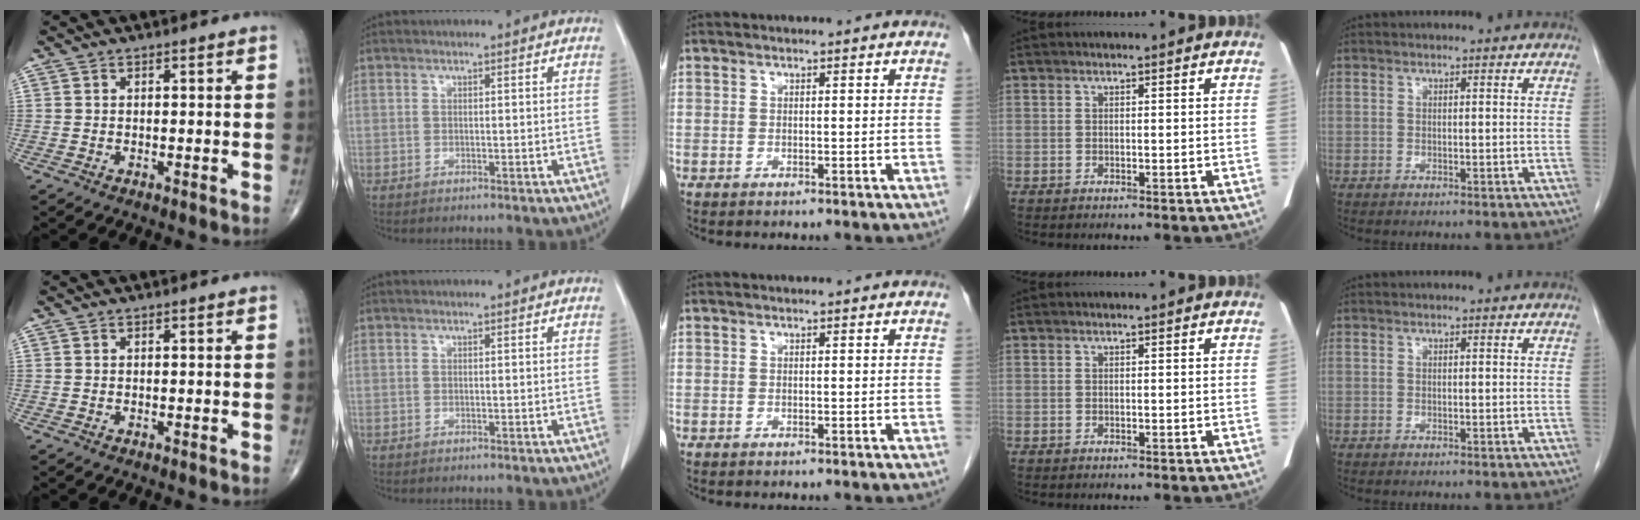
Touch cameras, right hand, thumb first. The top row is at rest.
{}